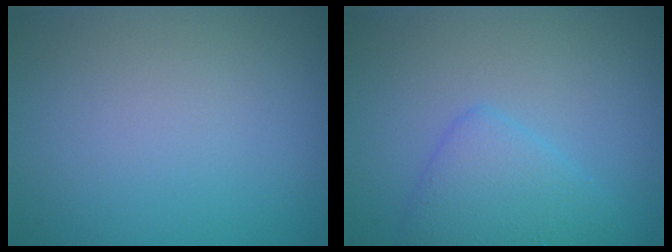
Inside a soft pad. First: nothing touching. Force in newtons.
{"total": 3.1, "press": 3.1, "slide": 0.3}